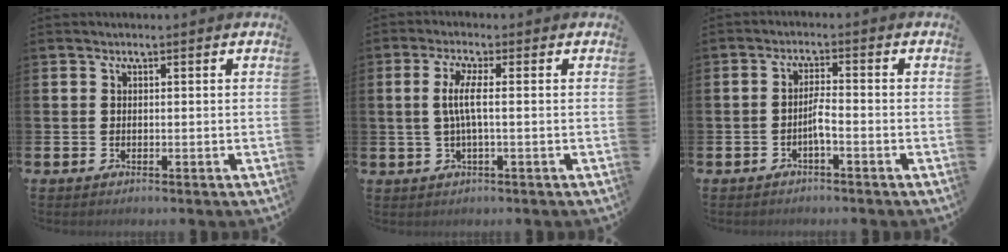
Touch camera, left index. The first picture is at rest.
{"total": 3.6, "force": [0.2, 0.4, 3.6], "torque": [-0.068, 0.000, 0.002]}
{"total": 2.3, "force": [-1.1, 0.2, 2.0], "torque": [-0.037, 0.003, -0.021]}